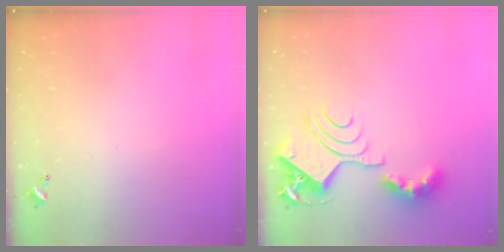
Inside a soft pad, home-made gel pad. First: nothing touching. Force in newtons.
{"total": 11.8, "press": 11.7, "slide": 1.6}